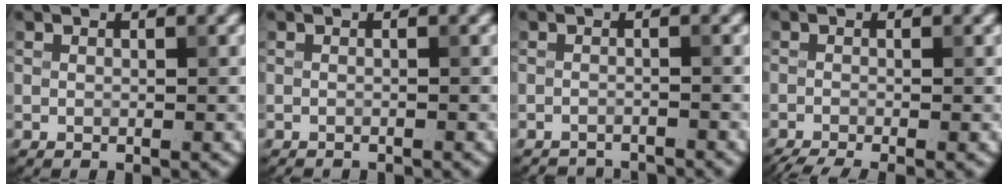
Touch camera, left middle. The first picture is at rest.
{"total": 1.2, "force": [-1.2, 0.1, 0.1], "torque": [0.004, -0.006, -0.018]}
{"total": 3.6, "force": [-3.6, 0.3, 0.4], "torque": [-0.005, -0.012, -0.056]}
{"total": 3.8, "force": [-2.7, 0.8, 2.5], "torque": [-0.033, -0.015, -0.050]}